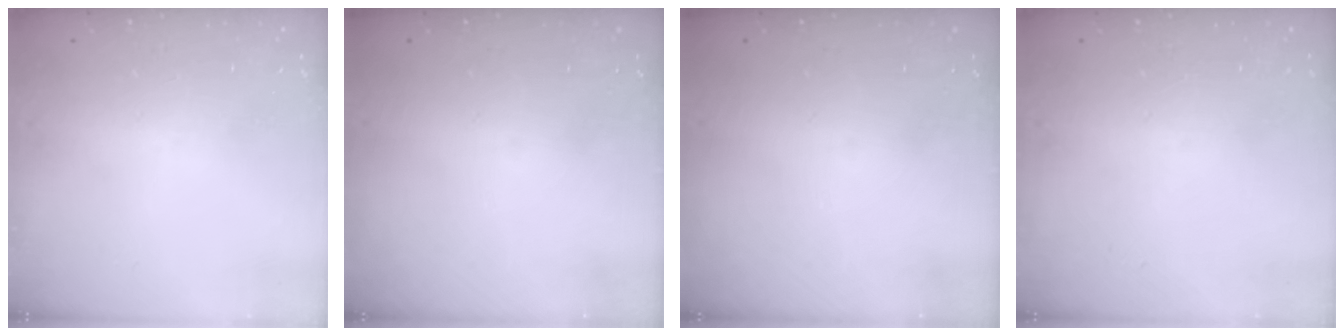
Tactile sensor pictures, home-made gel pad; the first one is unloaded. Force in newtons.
{"total": 0.0}
{"total": 0.0}
{"total": 0.0}